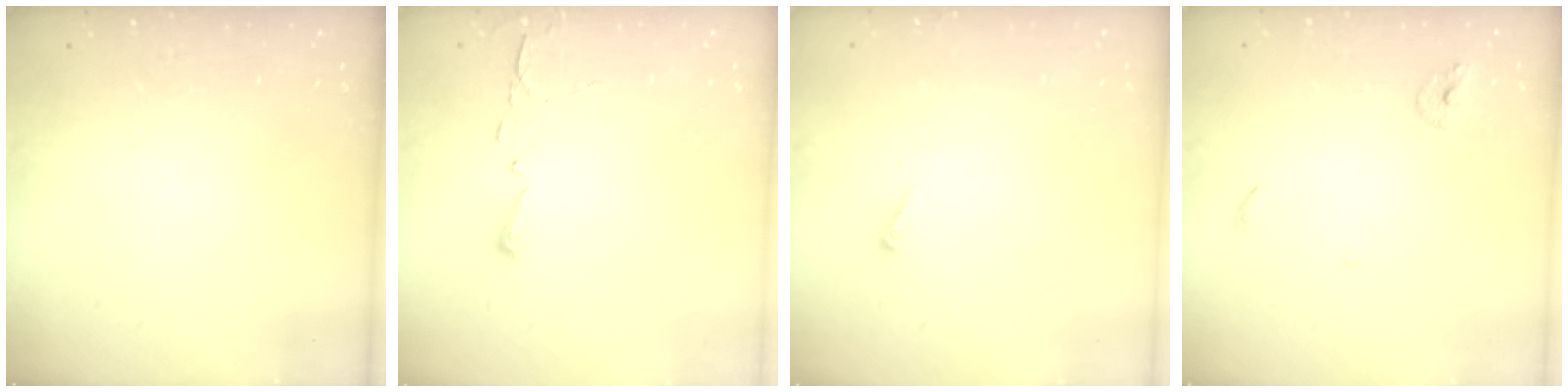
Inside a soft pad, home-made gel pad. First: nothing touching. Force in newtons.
{"total": 3.1, "press": 3.1, "slide": 0.3}
{"total": 3.5, "press": 3.5, "slide": 0.2}
{"total": 5.0, "press": 5.0, "slide": 0.4}